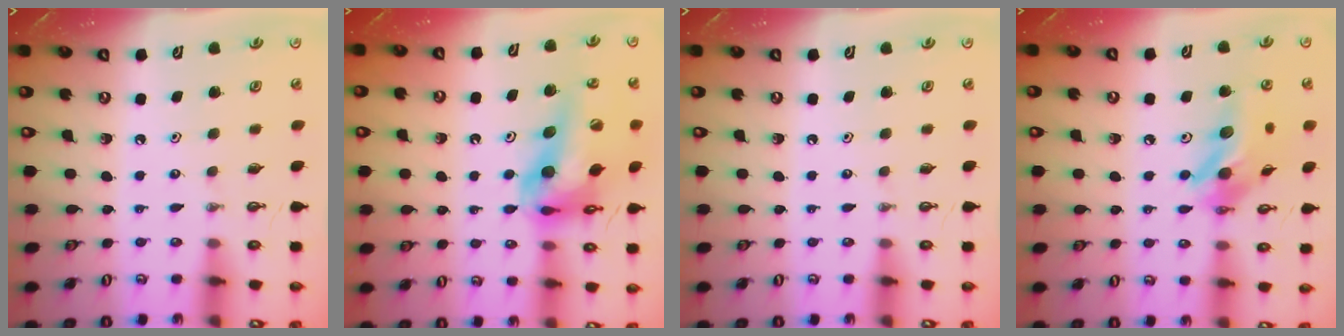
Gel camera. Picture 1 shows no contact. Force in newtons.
{"total": 19.1, "press": 19.0, "slide": 2.0}
{"total": 0.0}
{"total": 14.5, "press": 14.2, "slide": 2.9}